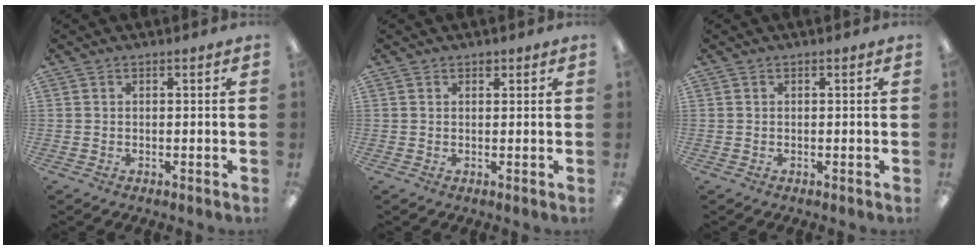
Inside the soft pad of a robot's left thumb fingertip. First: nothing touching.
{"total": 1.1, "force": [0.8, 0.7, 0.2], "torque": [0.003, -0.002, 0.014]}
{"total": 0.0}